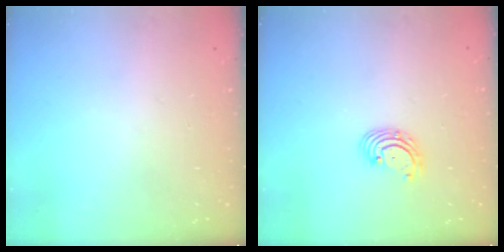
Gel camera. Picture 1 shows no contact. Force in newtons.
{"total": 2.9, "press": 2.9, "slide": 0.1}